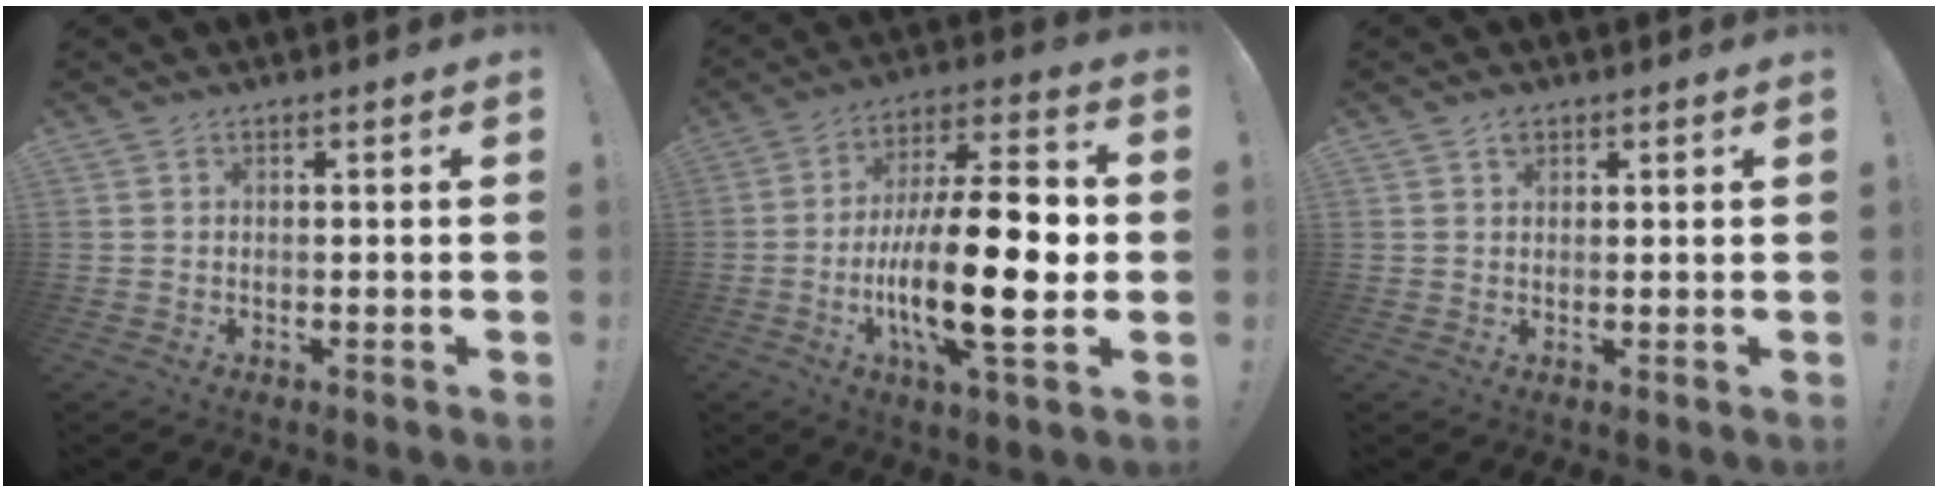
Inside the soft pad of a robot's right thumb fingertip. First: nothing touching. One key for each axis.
{"total": 23.9, "fx": -3.7, "fy": 7.6, "fz": 22.3, "tx": -0.405, "ty": 0.006, "tz": -0.059}
{"total": 1.3, "fx": 0.9, "fy": 0.9, "fz": 0.4, "tx": 0.000, "ty": -0.004, "tz": 0.016}